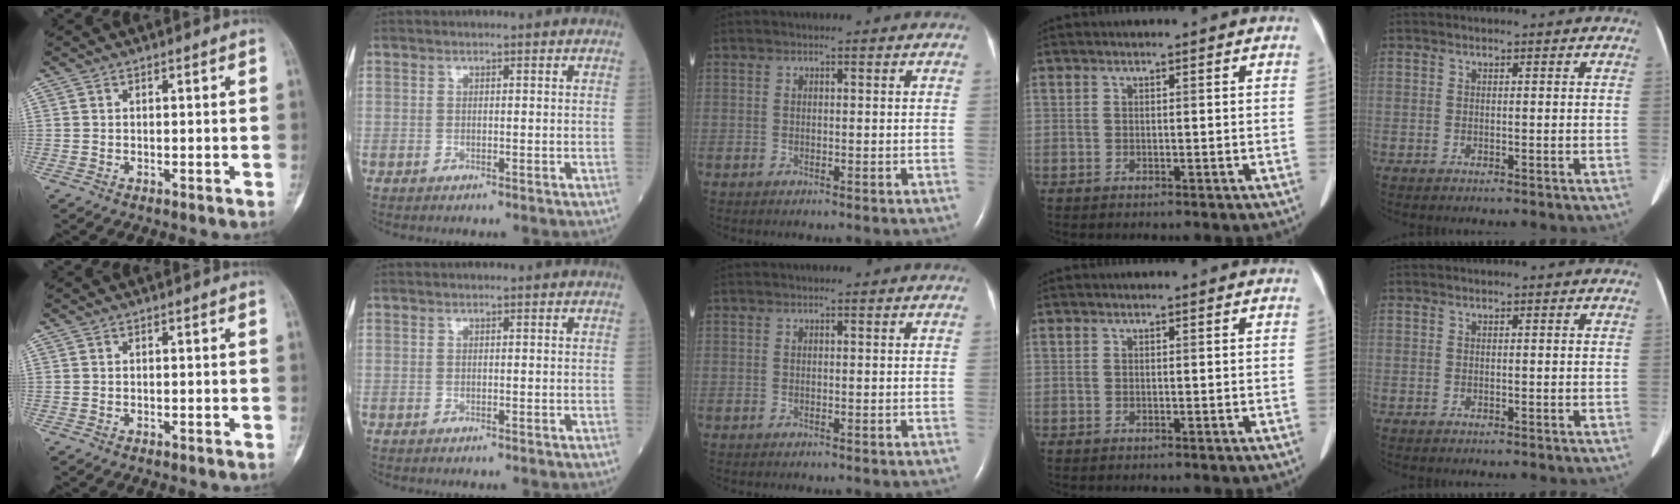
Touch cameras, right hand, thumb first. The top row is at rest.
{}